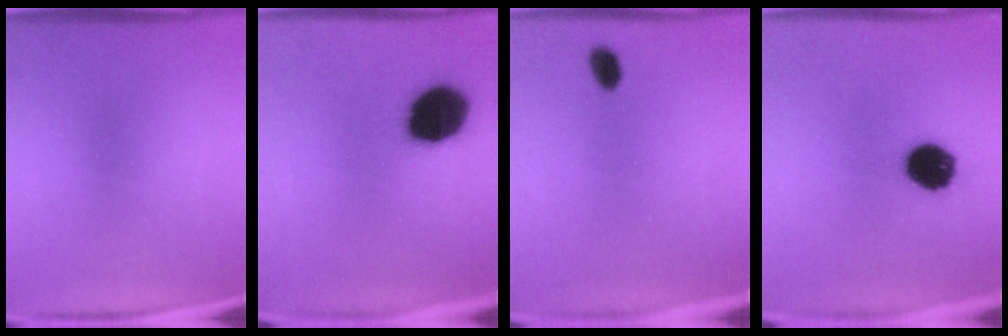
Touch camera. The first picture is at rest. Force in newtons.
{"total": 16.1}
{"total": 2.7}
{"total": 10.8}